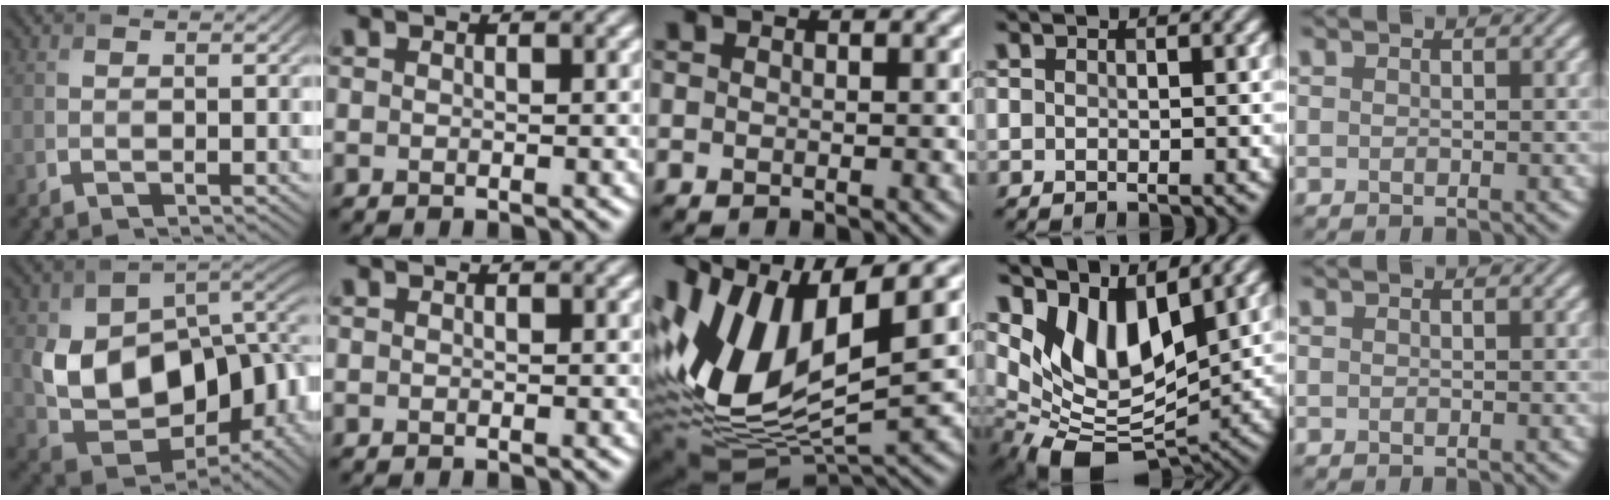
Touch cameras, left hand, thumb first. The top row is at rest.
{"thumb": {"total": 16.2, "force": [0.1, 12.2, 10.7], "torque": [-0.191, -0.029, 0.011]}, "middle": {"total": 12.8, "force": [2.6, 6.6, 10.6], "torque": [-0.230, 0.007, 0.048]}, "ring": {"total": 7.7, "force": [3.0, 4.2, 5.7], "torque": [-0.104, -0.017, 0.062]}}